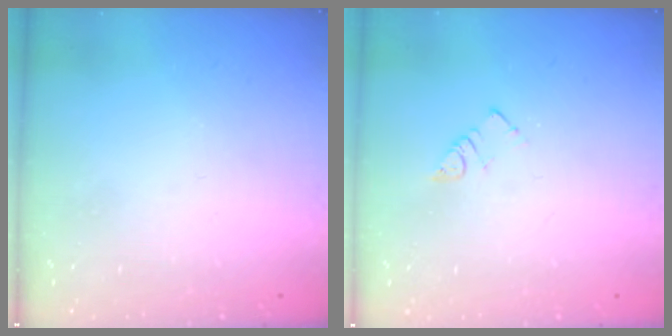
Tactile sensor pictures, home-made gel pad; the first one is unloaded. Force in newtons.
{"total": 2.5, "press": 2.5, "slide": 0.1}